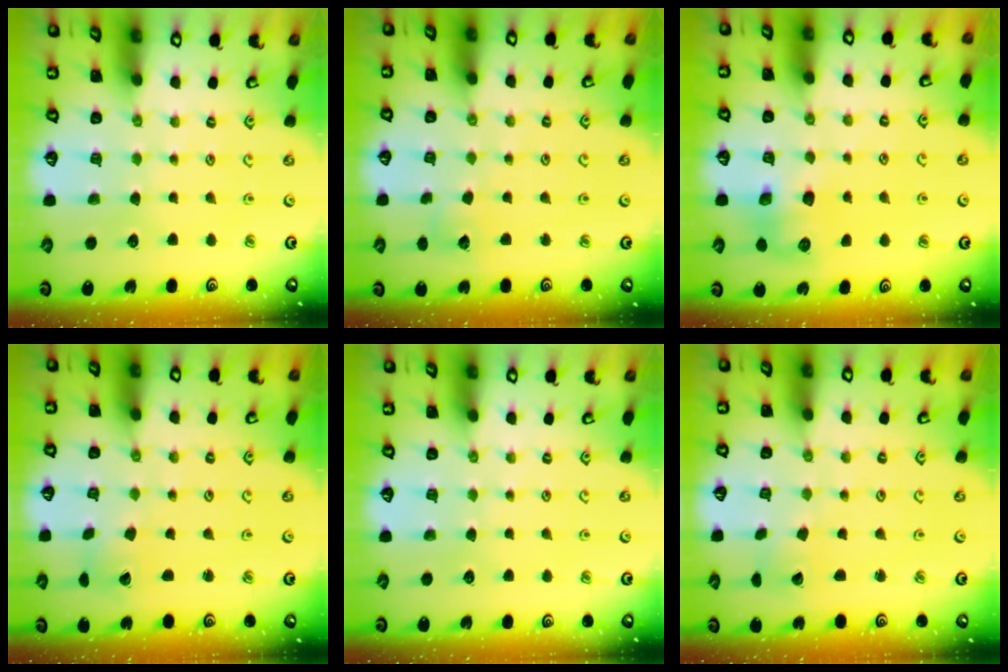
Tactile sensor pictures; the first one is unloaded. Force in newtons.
{"total": 5.2, "press": 5.1, "slide": 0.5}
{"total": 7.4, "press": 7.4, "slide": 0.2}
{"total": 1.8, "press": 1.8, "slide": 0.1}
{"total": 0.0}
{"total": 2.6, "press": 2.6, "slide": 0.1}